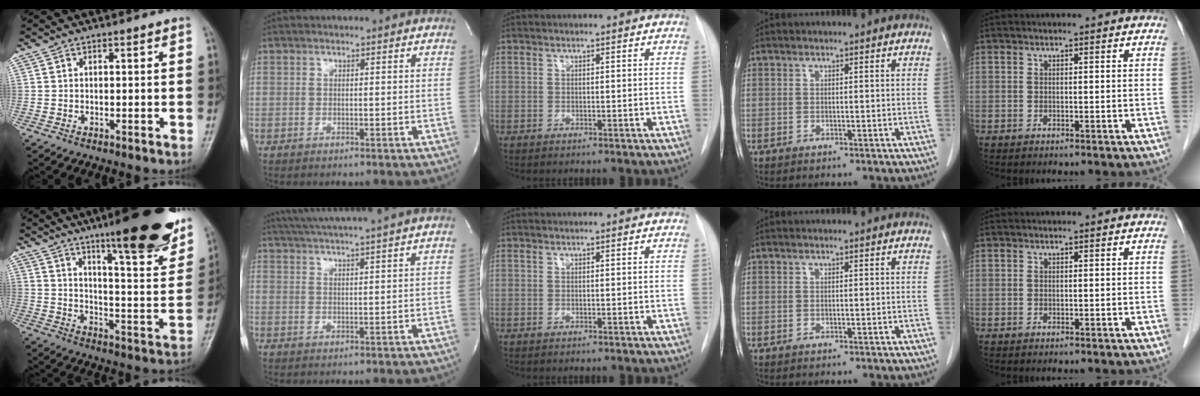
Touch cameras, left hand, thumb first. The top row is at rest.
{"thumb": {"total": 23.5, "force": [15.9, 4.6, 16.8], "torque": [-0.208, -0.067, 0.227]}, "index": {"total": 10.7, "force": [9.3, -1.6, 5.0], "torque": [-0.090, 0.008, 0.132]}}